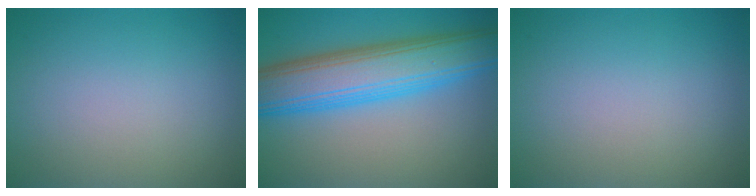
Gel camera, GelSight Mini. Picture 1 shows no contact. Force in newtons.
{"total": 9.5, "press": 9.5, "slide": 0.2}
{"total": 0.0}